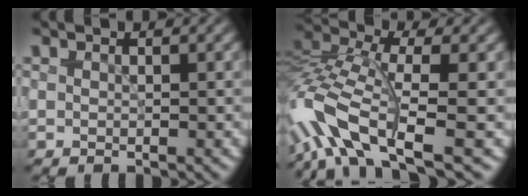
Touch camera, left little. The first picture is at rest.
{"total": 9.1, "force": [-3.0, 3.8, 7.7], "torque": [-0.154, 0.009, -0.074]}